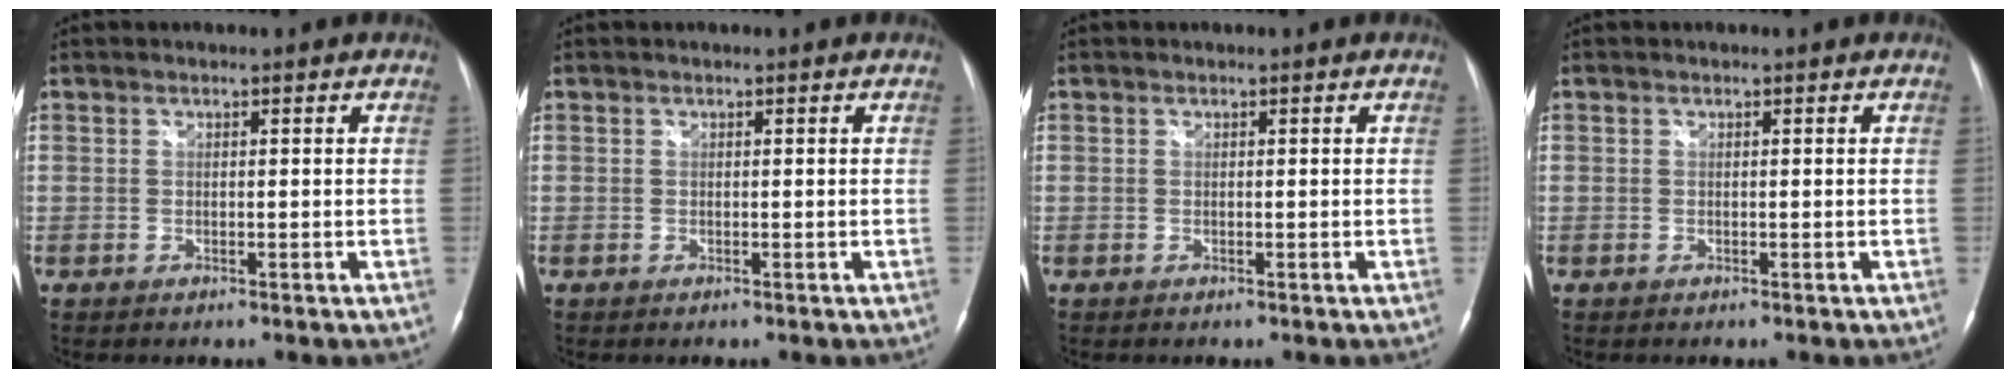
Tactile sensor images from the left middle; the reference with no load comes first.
{"total": 0.0}
{"total": 0.0}
{"total": 0.0}